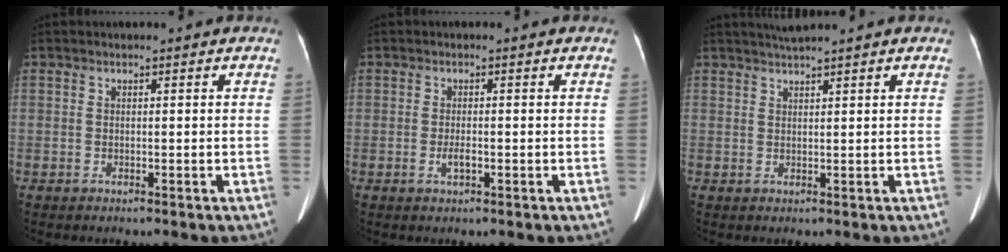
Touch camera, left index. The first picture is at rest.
{"total": 1.7, "force": [-0.6, 0.5, 1.4], "torque": [-0.030, 0.000, -0.008]}
{"total": 2.8, "force": [2.4, -0.8, 1.1], "torque": [-0.014, 0.015, 0.047]}